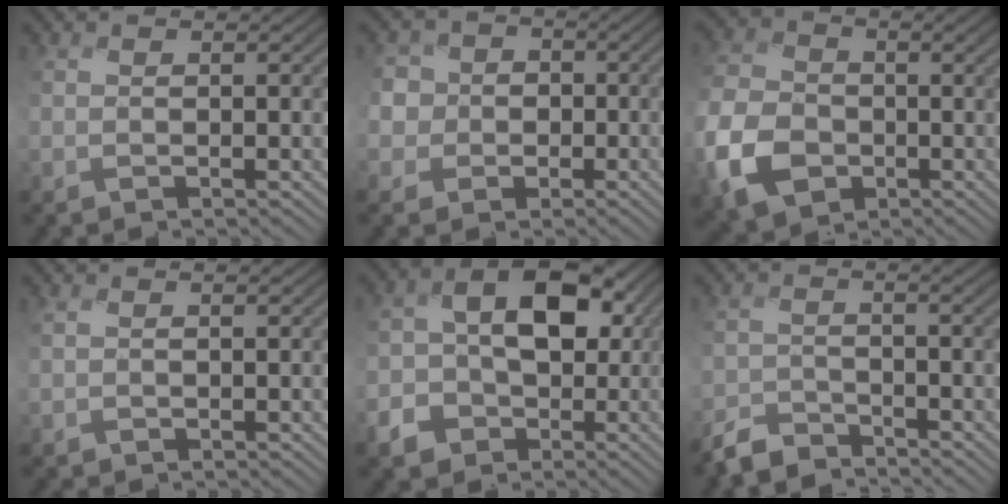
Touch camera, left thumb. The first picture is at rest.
{"total": 7.4, "force": [-0.9, 7.0, 2.3], "torque": [-0.083, 0.015, -0.047]}
{"total": 10.3, "force": [-4.1, 7.6, 5.7], "torque": [-0.170, -0.021, -0.096]}
{"total": 0.7, "force": [0.0, 0.4, 0.5], "torque": [-0.017, -0.001, 0.001]}
{"total": 10.9, "force": [-1.9, 8.4, 6.7], "torque": [-0.105, -0.013, -0.052]}
{"total": 3.8, "force": [-3.7, 0.3, 0.4], "torque": [-0.001, -0.001, -0.083]}